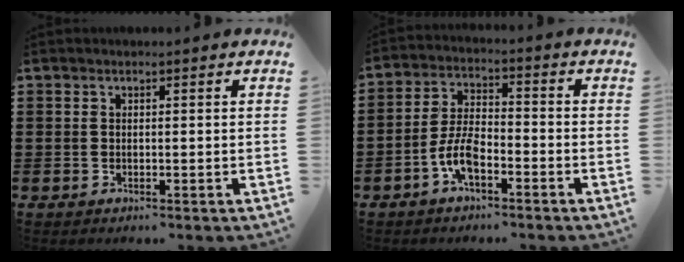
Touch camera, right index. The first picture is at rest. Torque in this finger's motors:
{"motor_torque": [2.14, 0.00, 0.71, 0.03]}